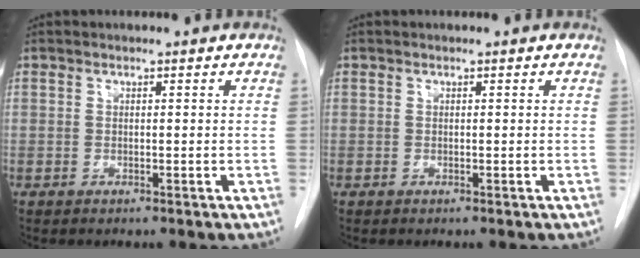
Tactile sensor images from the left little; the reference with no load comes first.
{"total": 0.0}